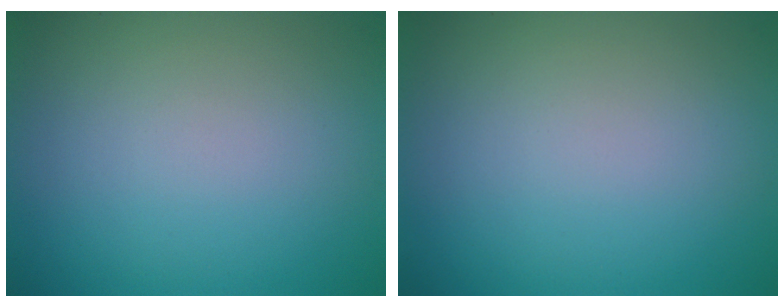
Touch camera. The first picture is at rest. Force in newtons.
{"total": 0.0}